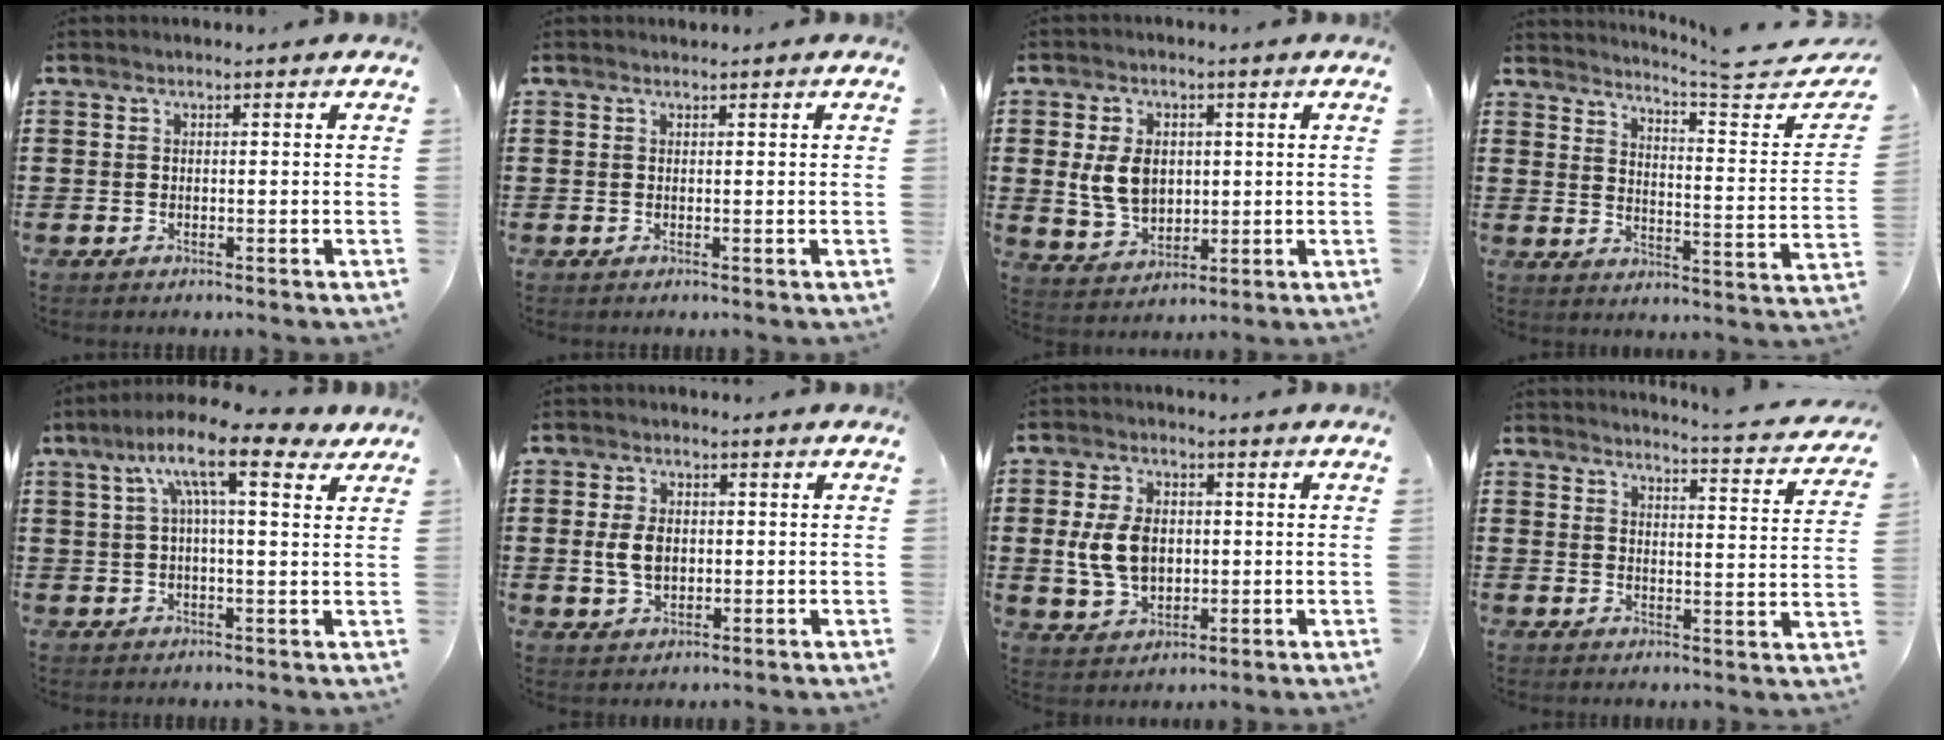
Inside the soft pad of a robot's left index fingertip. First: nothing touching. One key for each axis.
{"total": 0.0}
{"total": 6.8, "fx": 1.0, "fy": 5.0, "fz": 4.4, "tx": -0.103, "ty": 0.007, "tz": 0.014}
{"total": 4.8, "fx": 4.2, "fy": -1.0, "fz": 2.1, "tx": -0.046, "ty": -0.041, "tz": 0.059}
{"total": 11.4, "fx": 6.2, "fy": 2.8, "fz": 9.2, "tx": -0.178, "ty": -0.009, "tz": 0.102}
{"total": 4.8, "fx": 0.3, "fy": 3.2, "fz": 3.6, "tx": -0.081, "ty": 0.002, "tz": -0.002}
{"total": 7.8, "fx": 0.4, "fy": 5.4, "fz": 5.6, "tx": -0.132, "ty": 0.005, "tz": 0.000}
{"total": 3.4, "fx": 3.3, "fy": -0.5, "fz": 0.8, "tx": -0.026, "ty": -0.033, "tz": 0.049}